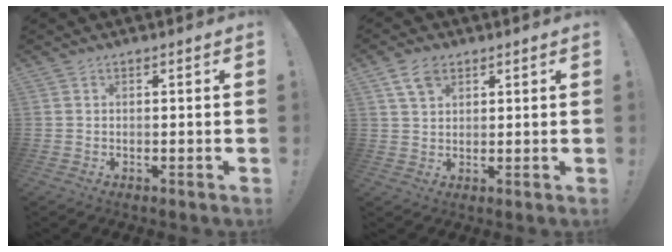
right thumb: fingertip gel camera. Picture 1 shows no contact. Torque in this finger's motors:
{"motor_torque": [0.48, 0.55, 0.12, -0.11, -0.01]}